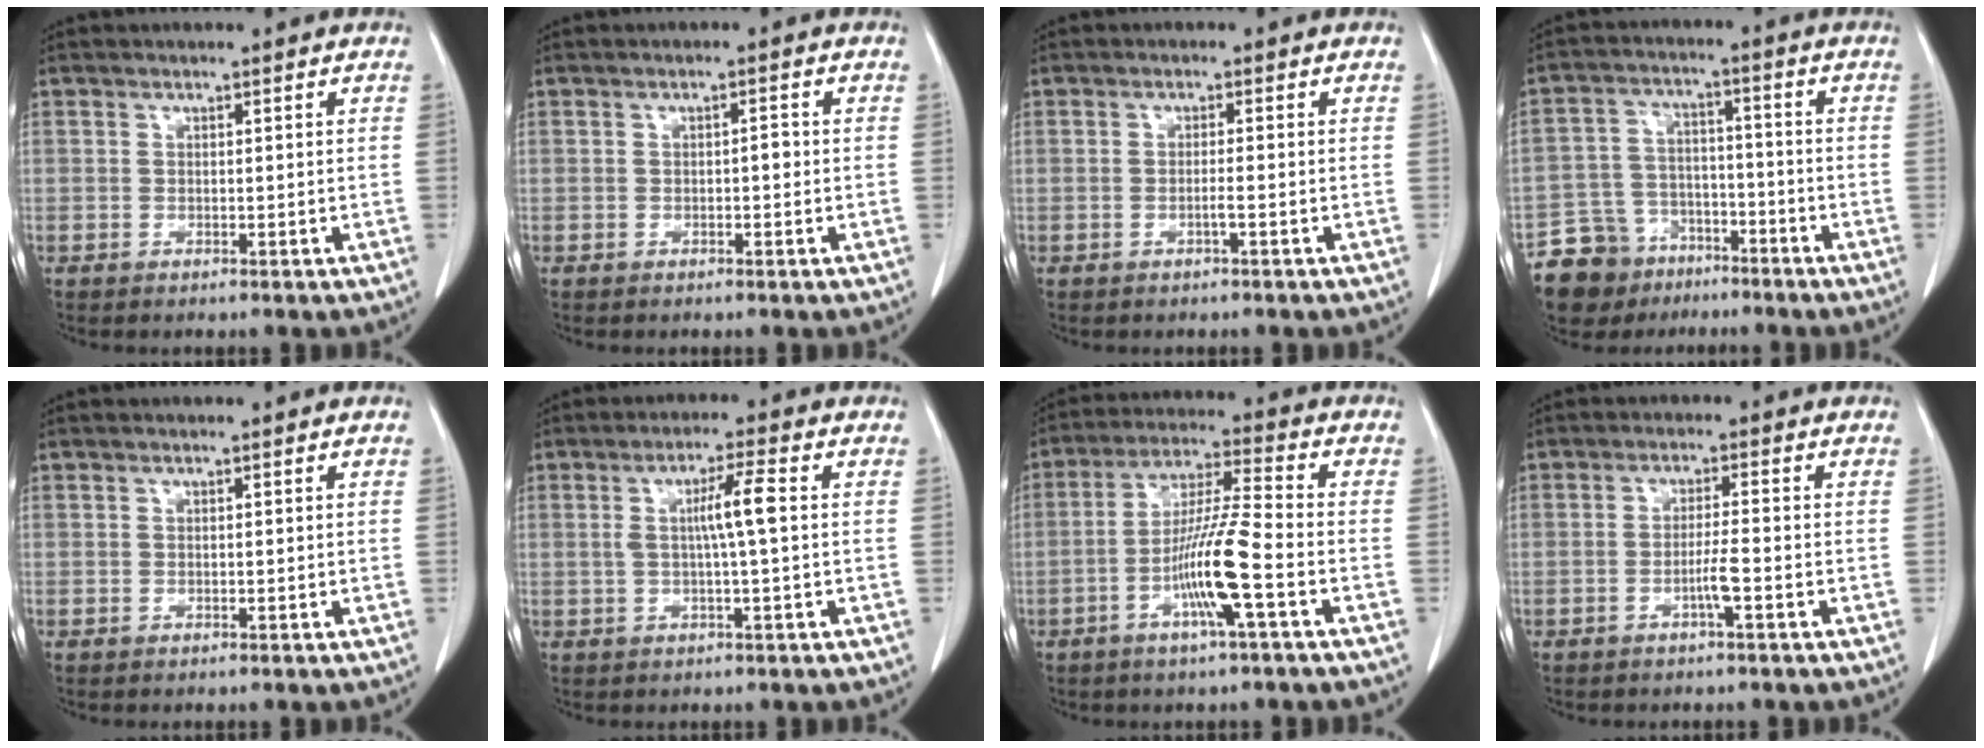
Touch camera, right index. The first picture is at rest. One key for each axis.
{"total": 1.8, "fx": -0.3, "fy": 0.8, "fz": 1.6, "tx": -0.027, "ty": 0.009, "tz": -0.003}
{"total": 1.6, "fx": -0.6, "fy": 0.1, "fz": 1.5, "tx": -0.029, "ty": 0.001, "tz": -0.011}
{"total": 11.4, "fx": -8.1, "fy": 7.8, "fz": 2.1, "tx": -0.055, "ty": 0.031, "tz": -0.132}
{"total": 0.0}
{"total": 5.5, "fx": 0.5, "fy": 0.4, "fz": 5.5, "tx": -0.100, "ty": 0.009, "tz": 0.009}
{"total": 11.3, "fx": -4.0, "fy": 0.0, "fz": 10.6, "tx": -0.206, "ty": 0.000, "tz": -0.076}
{"total": 3.4, "fx": -1.4, "fy": 0.1, "fz": 3.1, "tx": -0.060, "ty": 0.001, "tz": -0.025}